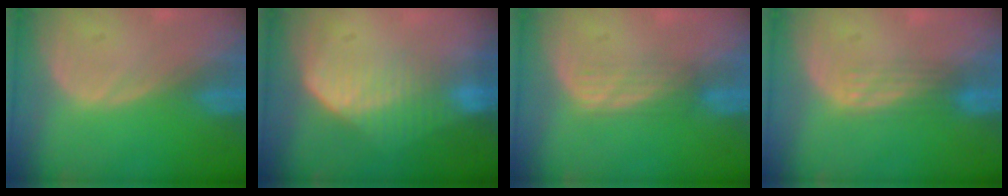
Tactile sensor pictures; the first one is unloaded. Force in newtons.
{"total": 7.3, "press": 6.2, "slide": 3.8}
{"total": 3.1, "press": 2.6, "slide": 1.6}
{"total": 2.9, "press": 2.6, "slide": 1.3}